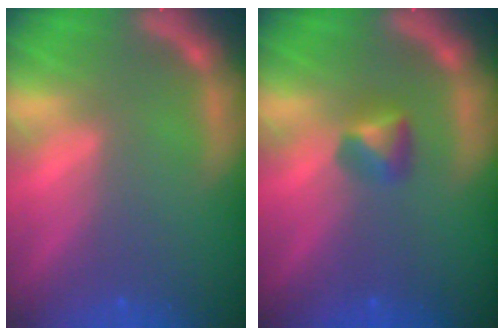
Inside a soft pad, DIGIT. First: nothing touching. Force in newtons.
{"total": 1.9}